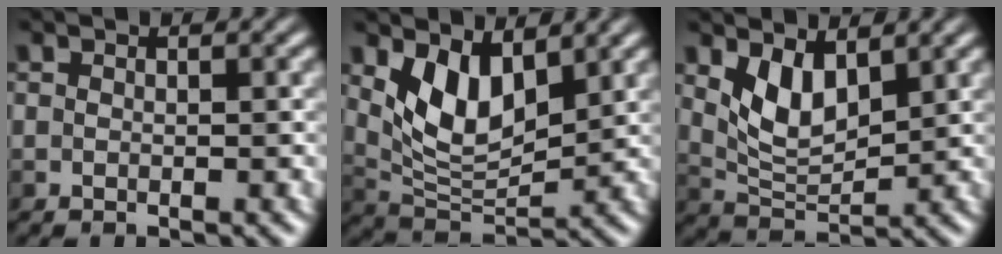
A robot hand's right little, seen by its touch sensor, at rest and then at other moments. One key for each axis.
{"total": 4.9, "fx": 2.0, "fy": 2.5, "fz": 3.8, "tx": -0.077, "ty": -0.015, "tz": 0.036}
{"total": 3.5, "fx": 1.4, "fy": 1.8, "fz": 2.7, "tx": -0.058, "ty": -0.011, "tz": 0.026}